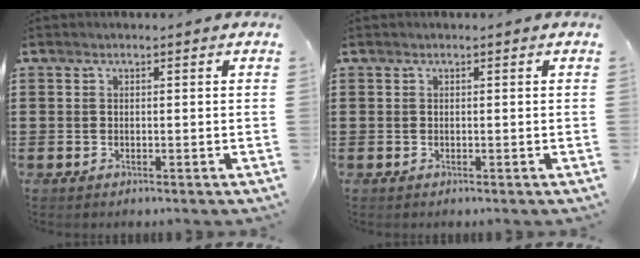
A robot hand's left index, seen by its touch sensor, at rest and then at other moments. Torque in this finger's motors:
{"motor_torque": [-0.01, 0.00, 0.00, 0.01]}